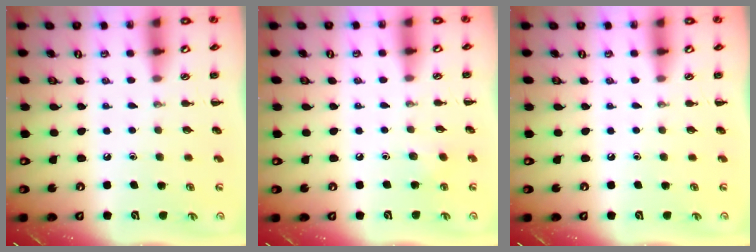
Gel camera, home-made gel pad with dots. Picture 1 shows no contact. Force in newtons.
{"total": 3.5, "press": 3.3, "slide": 1.1}
{"total": 0.0}